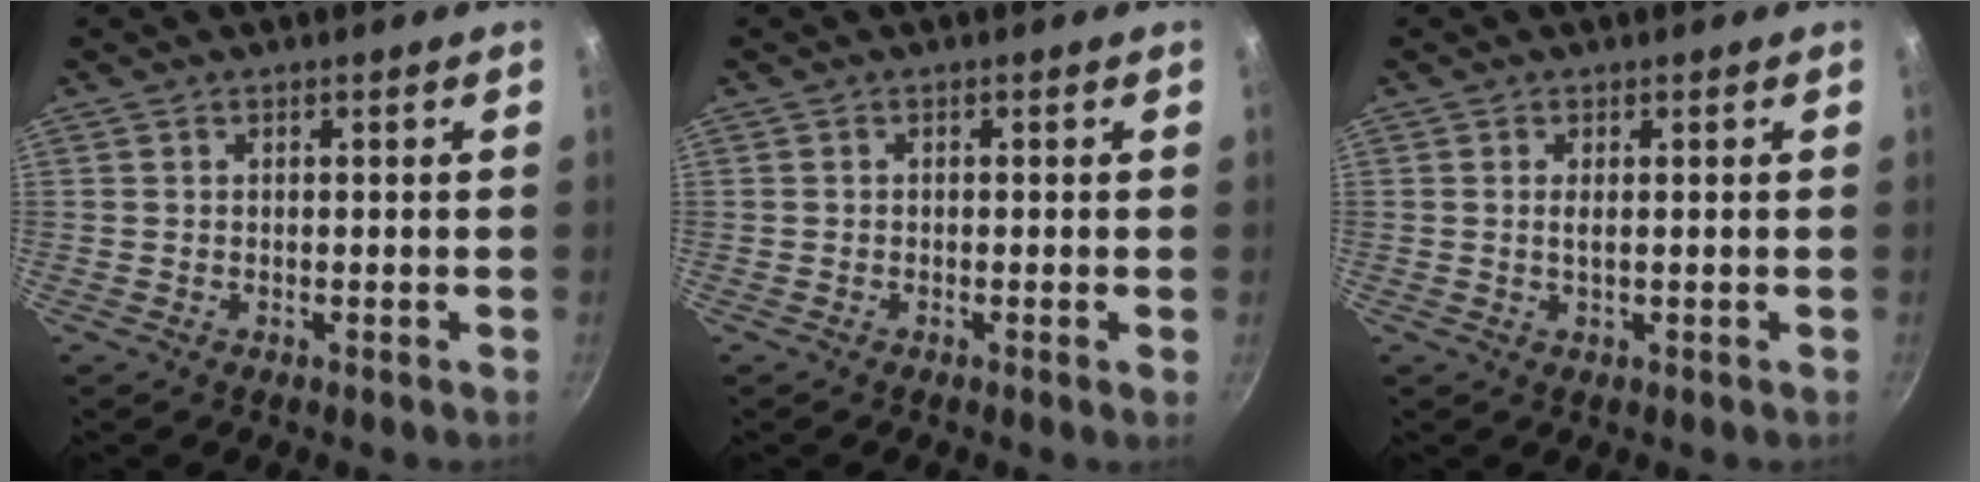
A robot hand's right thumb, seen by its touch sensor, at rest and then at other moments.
{"total": 0.7, "force": [-0.3, -0.1, 0.6], "torque": [-0.012, -0.001, -0.009]}
{"total": 1.3, "force": [0.2, 0.3, 1.2], "torque": [-0.027, -0.002, 0.002]}